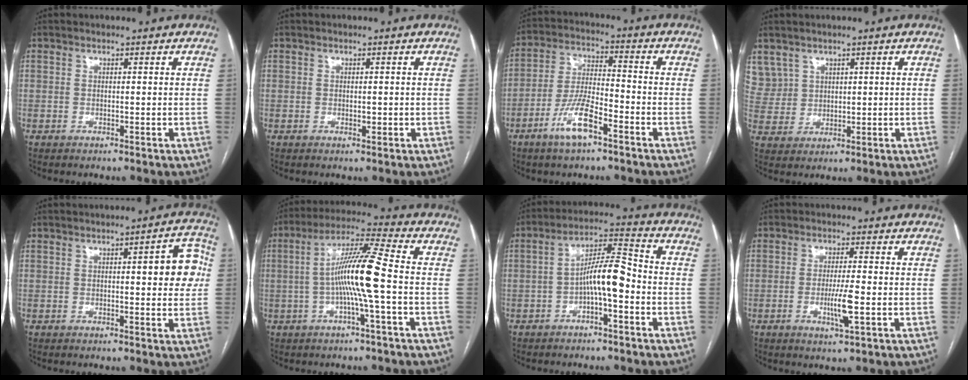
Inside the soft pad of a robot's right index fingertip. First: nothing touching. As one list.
[{"total": 1.0, "force": [-0.1, 0.5, 0.8], "torque": [-0.011, -0.002, 0.001]}, {"total": 9.0, "force": [-5.1, 2.4, 7.0], "torque": [-0.147, 0.002, -0.096]}, {"total": 7.0, "force": [4.1, 5.6, 0.7], "torque": [-0.026, 0.019, 0.100]}, {"total": 7.2, "force": [1.0, 1.9, 6.8], "torque": [-0.075, 0.017, 0.008]}, {"total": 11.0, "force": [-1.3, -0.6, 10.9], "torque": [-0.202, 0.015, -0.031]}, {"total": 8.1, "force": [-2.1, 1.7, 7.6], "torque": [-0.135, 0.028, -0.037]}, {"total": 5.0, "force": [-1.3, 0.1, 4.8], "torque": [-0.094, -0.010, -0.022]}]